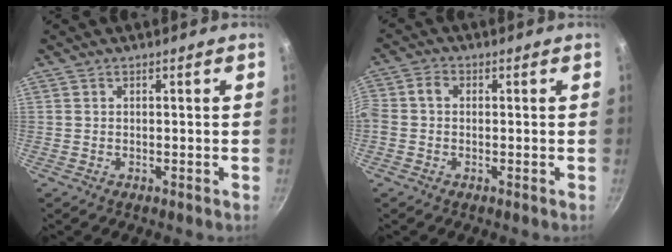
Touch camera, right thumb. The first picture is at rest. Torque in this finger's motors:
{"motor_torque": [1.62, 1.60, 1.48, -0.13, 0.23]}